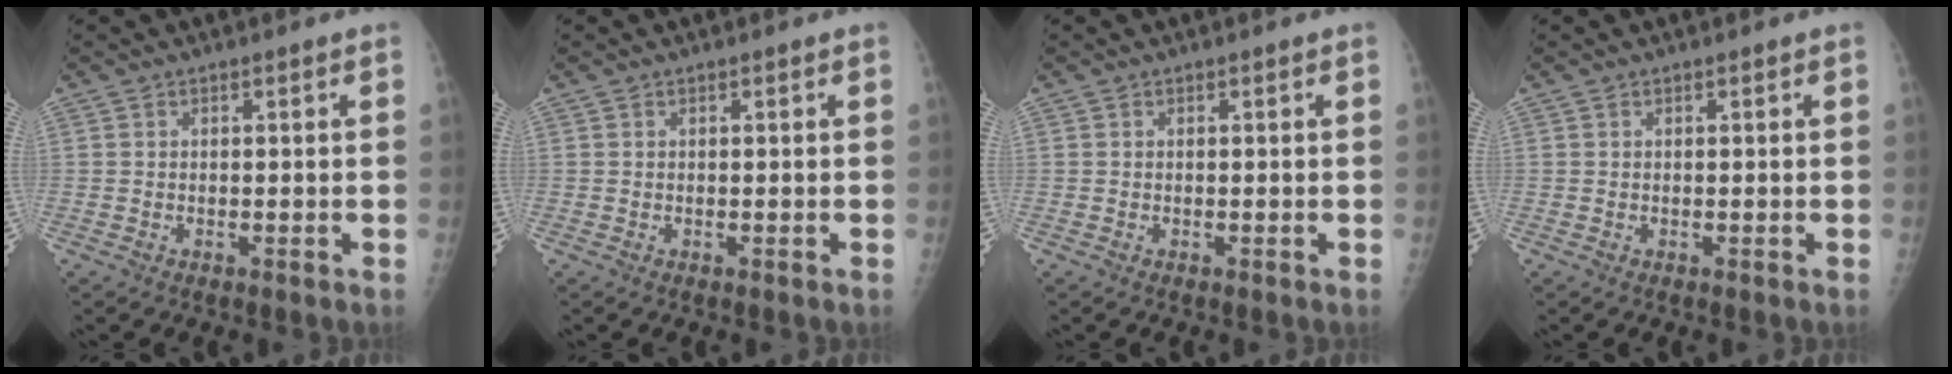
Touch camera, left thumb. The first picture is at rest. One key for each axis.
{"total": 0.0}
{"total": 0.0}
{"total": 0.0}